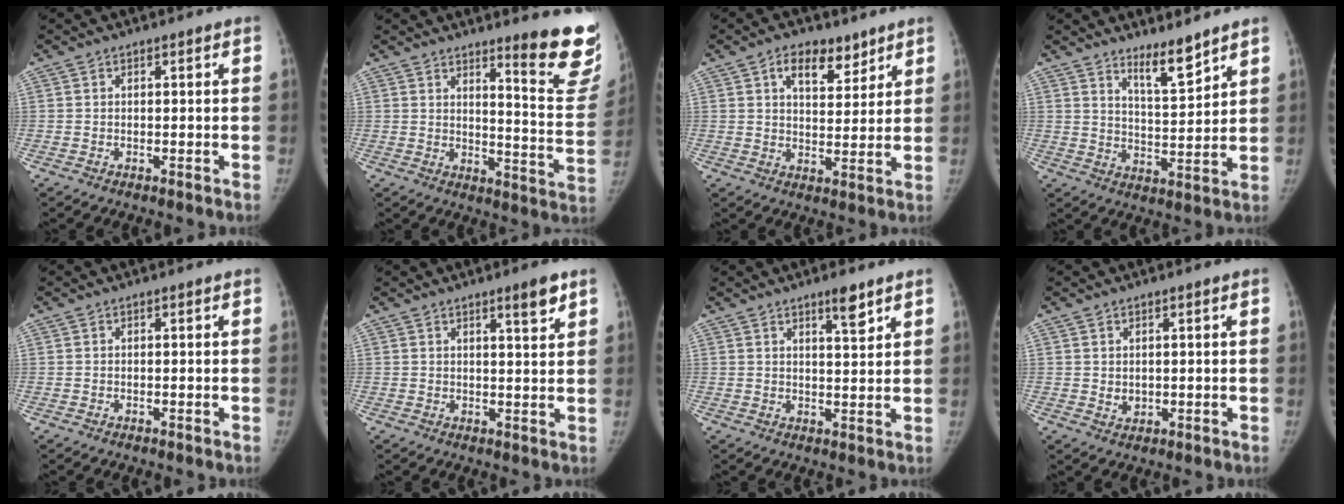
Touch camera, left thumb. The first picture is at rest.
{"total": 15.4, "force": [12.0, 2.1, 9.4], "torque": [-0.084, -0.115, 0.149]}
{"total": 8.0, "force": [4.8, 4.4, 4.5], "torque": [-0.037, -0.026, 0.075]}
{"total": 6.9, "force": [5.6, 1.0, 3.9], "torque": [-0.054, -0.057, 0.100]}
{"total": 0.0}
{"total": 4.0, "force": [2.7, 0.4, 3.0], "torque": [-0.037, -0.020, 0.041]}
{"total": 4.2, "force": [3.0, 0.7, 2.9], "torque": [-0.037, -0.023, 0.047]}
{"total": 1.8, "force": [0.5, 1.4, 1.0], "torque": [-0.011, -0.006, 0.016]}